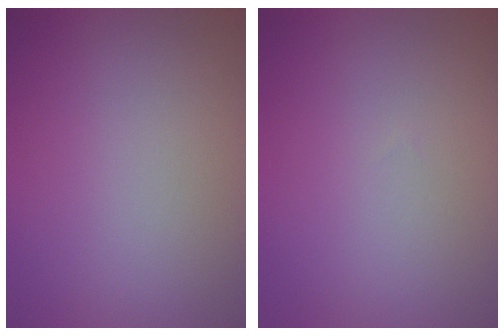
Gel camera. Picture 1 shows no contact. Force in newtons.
{"total": 0.0}